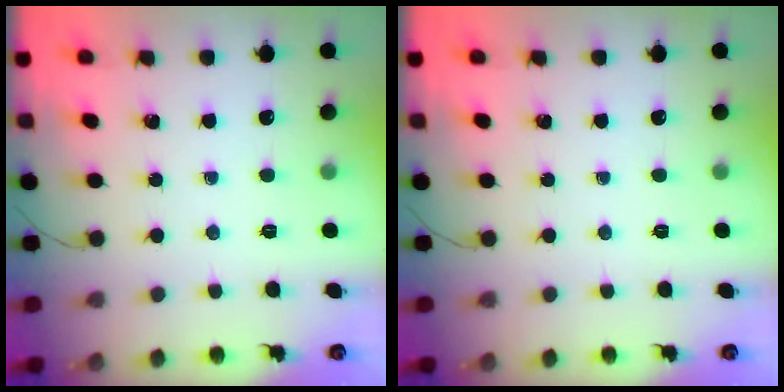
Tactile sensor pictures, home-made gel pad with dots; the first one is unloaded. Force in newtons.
{"total": 0.0}